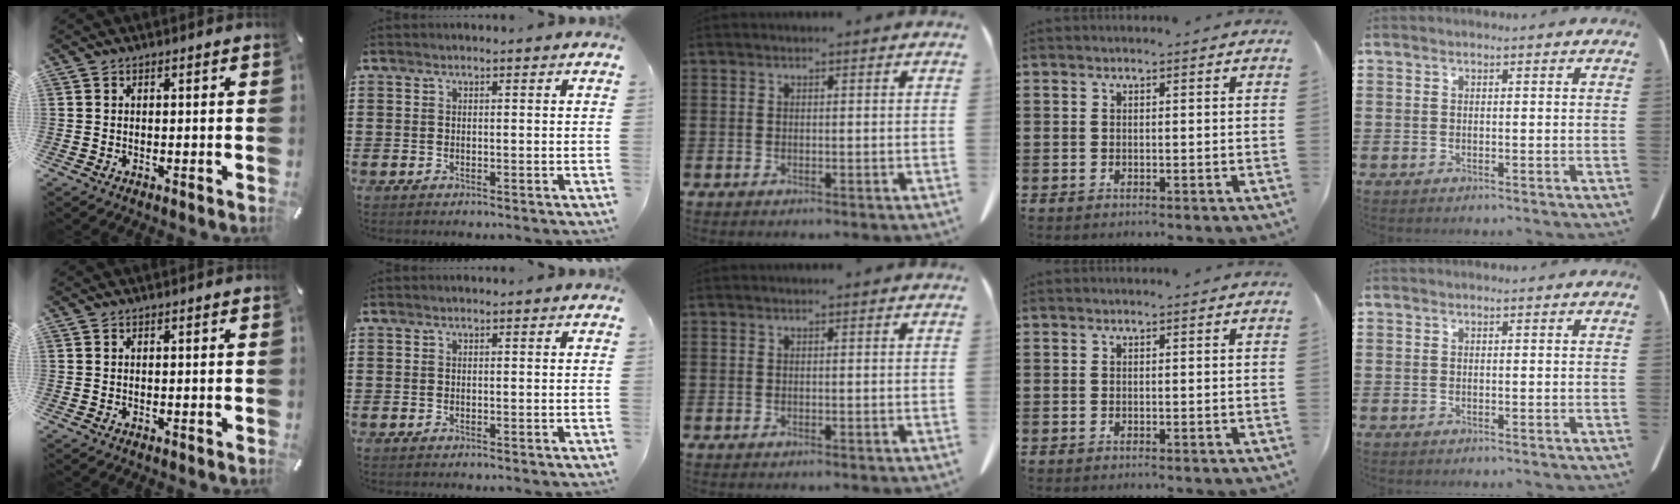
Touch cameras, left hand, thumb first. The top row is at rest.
{}